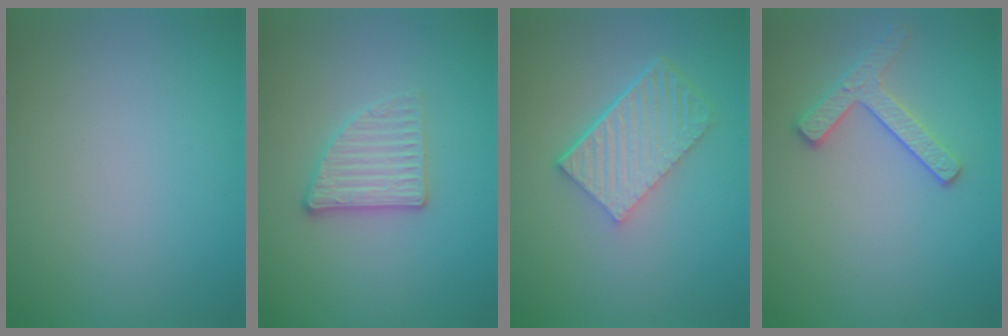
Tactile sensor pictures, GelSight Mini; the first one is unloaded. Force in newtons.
{"total": 3.0, "press": 2.8, "slide": 1.2}
{"total": 5.8, "press": 4.0, "slide": 4.2}
{"total": 2.5, "press": 2.4, "slide": 0.5}